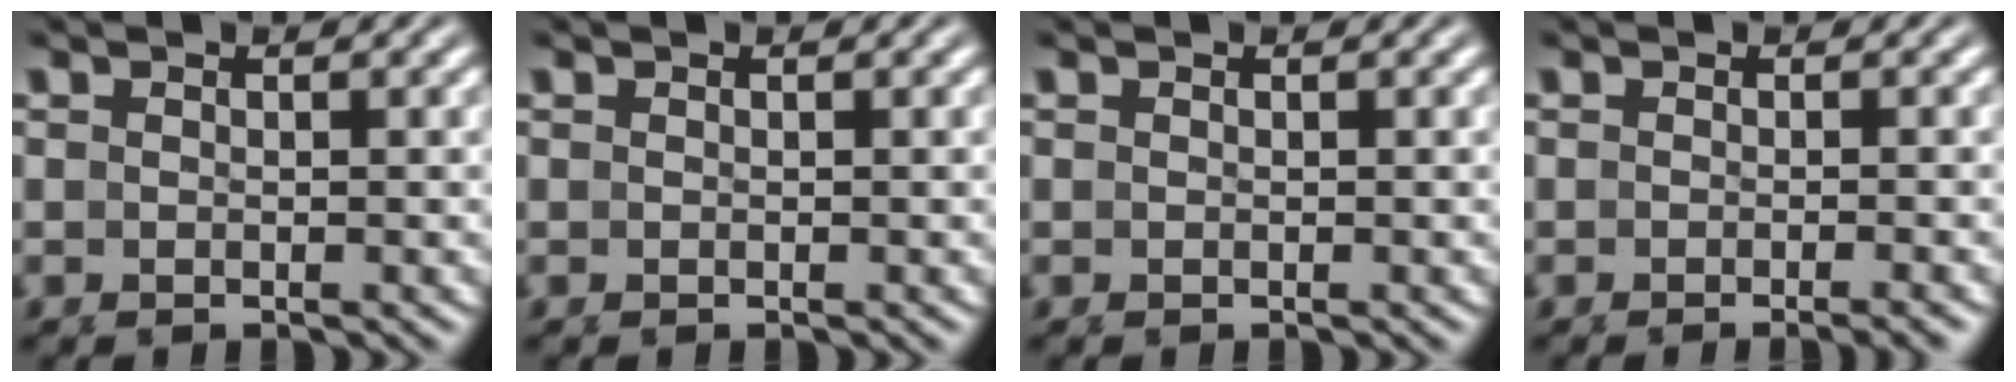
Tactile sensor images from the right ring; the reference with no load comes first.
{"total": 0.0}
{"total": 0.0}
{"total": 1.7, "force": [-1.3, -0.1, 1.1], "torque": [-0.011, 0.007, -0.024]}